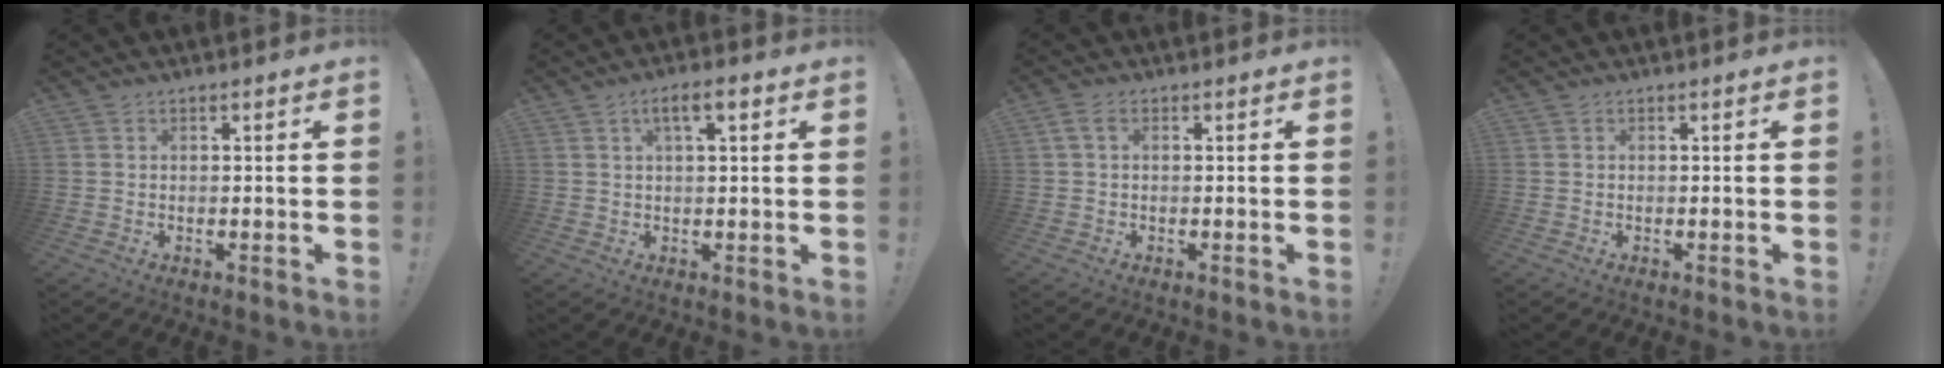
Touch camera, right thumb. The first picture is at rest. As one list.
[{"total": 5.5, "force": [2.3, 1.4, 4.7], "torque": [-0.073, -0.003, 0.034]}, {"total": 2.5, "force": [0.7, 1.4, 2.0], "torque": [-0.031, 0.003, 0.011]}, {"total": 0.0}]